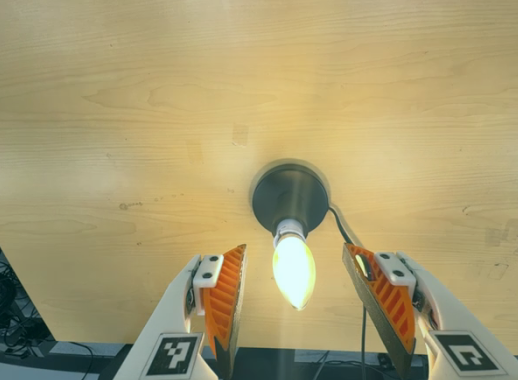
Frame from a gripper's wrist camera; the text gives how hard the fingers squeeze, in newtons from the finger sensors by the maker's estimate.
{"total": 0.0}